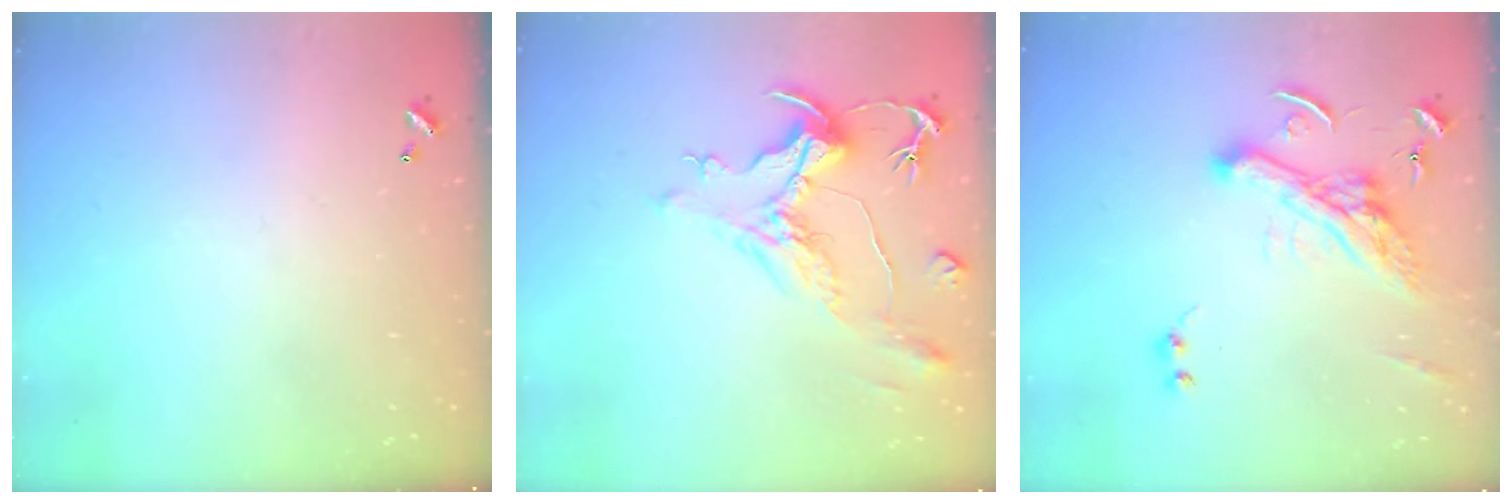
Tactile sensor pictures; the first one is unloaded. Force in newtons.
{"total": 1.8, "press": 0.8, "slide": 1.5}
{"total": 6.7, "press": 6.5, "slide": 1.6}